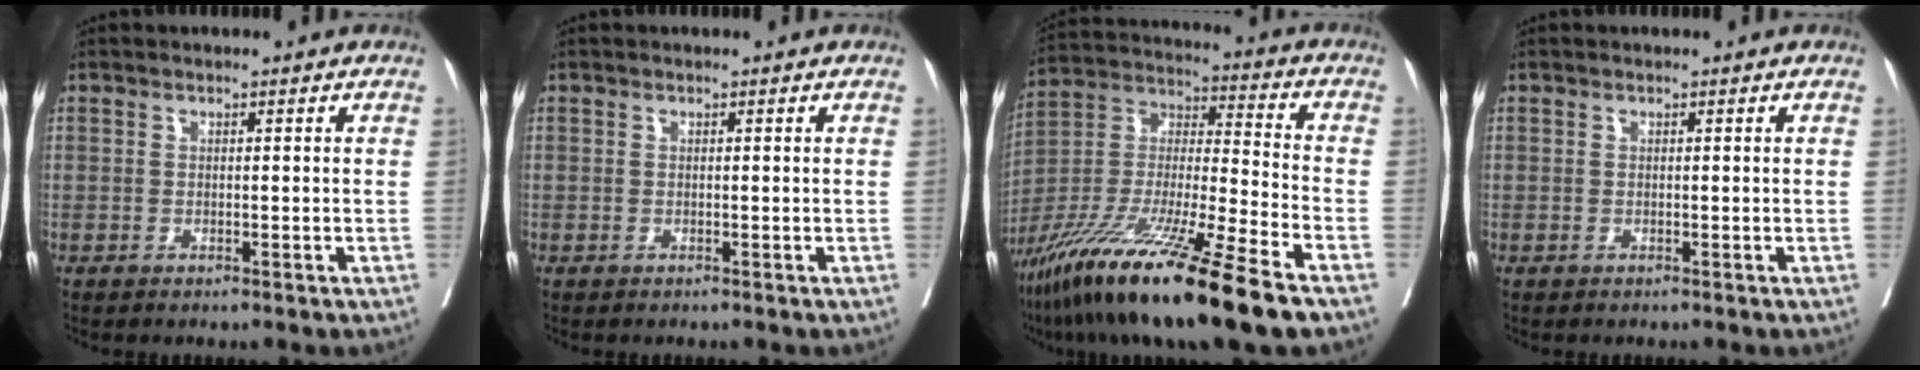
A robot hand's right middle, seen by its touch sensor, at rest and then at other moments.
{"total": 0.0}
{"total": 22.5, "force": [-14.9, 0.6, 16.8], "torque": [-0.318, -0.054, -0.272]}
{"total": 0.0}